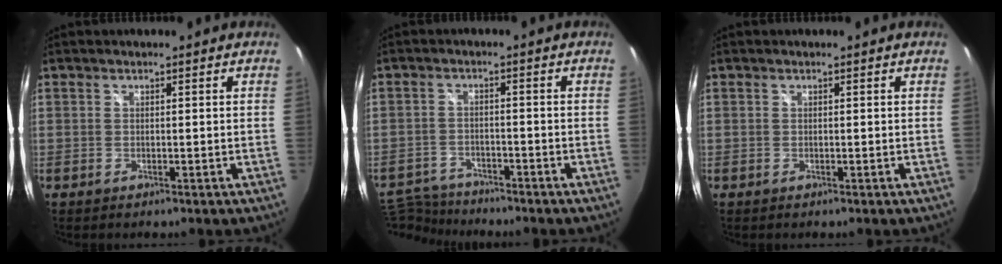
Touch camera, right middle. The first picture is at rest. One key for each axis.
{"total": 8.3, "fx": -7.7, "fy": 2.4, "fz": 1.9, "tx": -0.064, "ty": -0.006, "tz": -0.134}
{"total": 0.0}